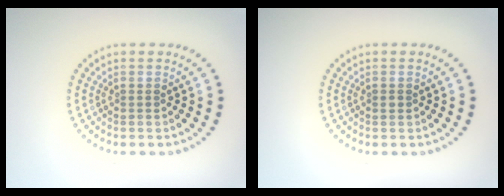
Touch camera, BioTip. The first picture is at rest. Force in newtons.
{"total": 0.5, "press": 0.5, "slide": 0.1}